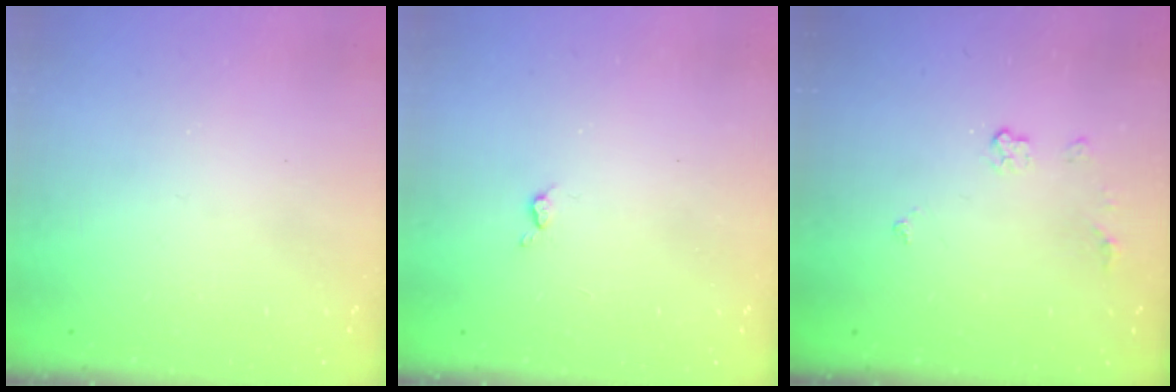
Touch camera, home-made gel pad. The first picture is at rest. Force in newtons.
{"total": 2.2, "press": 2.1, "slide": 0.5}
{"total": 3.7, "press": 3.6, "slide": 0.5}